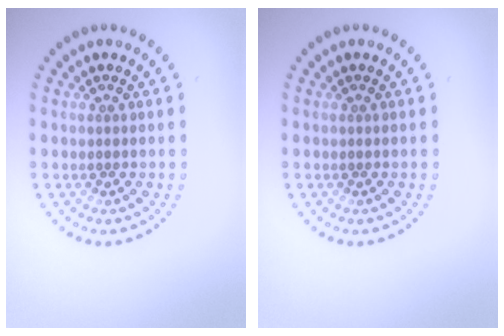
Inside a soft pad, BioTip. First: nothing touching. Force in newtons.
{"total": 0.0}